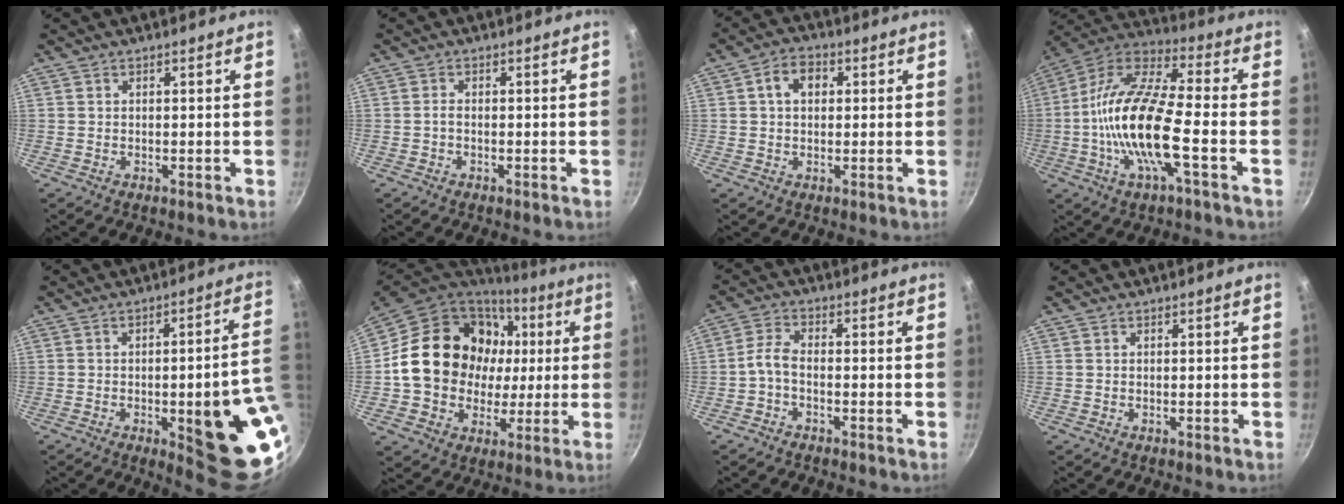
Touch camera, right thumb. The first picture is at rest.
{"total": 0.9, "force": [-0.4, 0.4, 0.7], "torque": [-0.019, 0.006, -0.012]}
{"total": 5.5, "force": [1.1, 4.0, 3.5], "torque": [-0.039, 0.010, 0.011]}
{"total": 18.8, "force": [-4.0, 5.9, 17.4], "torque": [-0.336, 0.039, -0.097]}
{"total": 20.1, "force": [-4.0, 5.6, 18.9], "torque": [-0.188, 0.013, -0.044]}
{"total": 22.8, "force": [3.0, 19.1, 12.1], "torque": [-0.190, 0.031, 0.061]}
{"total": 3.4, "force": [-1.8, 1.4, 2.6], "torque": [-0.065, 0.021, -0.043]}
{"total": 0.0}